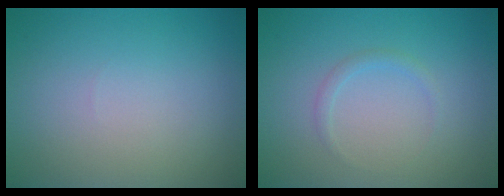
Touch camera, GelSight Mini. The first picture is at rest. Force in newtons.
{"total": 0.8, "press": 0.8, "slide": 0.0}